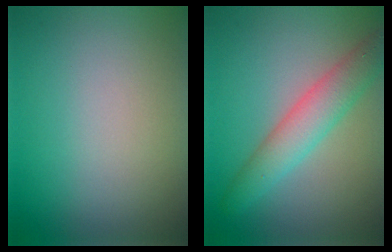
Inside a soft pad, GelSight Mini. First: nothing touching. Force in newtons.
{"total": 4.2, "press": 4.2, "slide": 0.2}